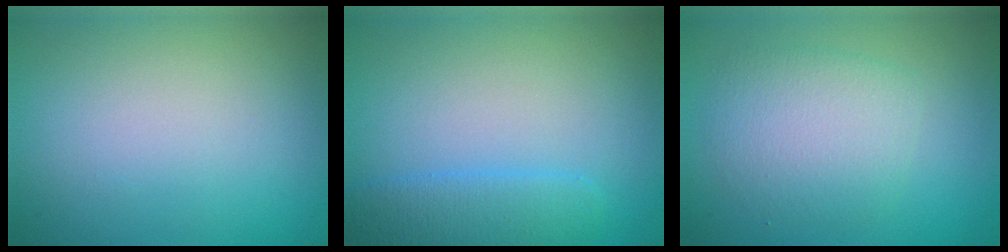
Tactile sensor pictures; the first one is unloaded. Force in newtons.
{"total": 2.8, "press": 2.8, "slide": 0.1}
{"total": 4.0, "press": 4.0, "slide": 0.2}